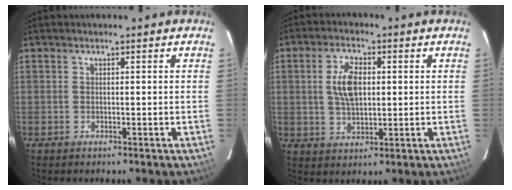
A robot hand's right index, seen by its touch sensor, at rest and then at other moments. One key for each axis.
{"total": 7.5, "fx": 1.1, "fy": 4.0, "fz": 6.2, "tx": -0.119, "ty": 0.008, "tz": 0.023}